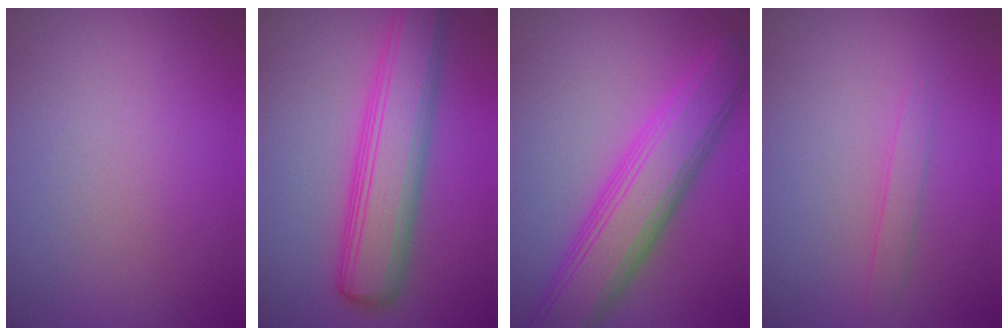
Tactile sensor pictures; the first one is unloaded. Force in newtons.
{"total": 7.0, "press": 7.0, "slide": 0.1}
{"total": 7.8, "press": 7.8, "slide": 0.2}
{"total": 1.2, "press": 1.2, "slide": 0.1}